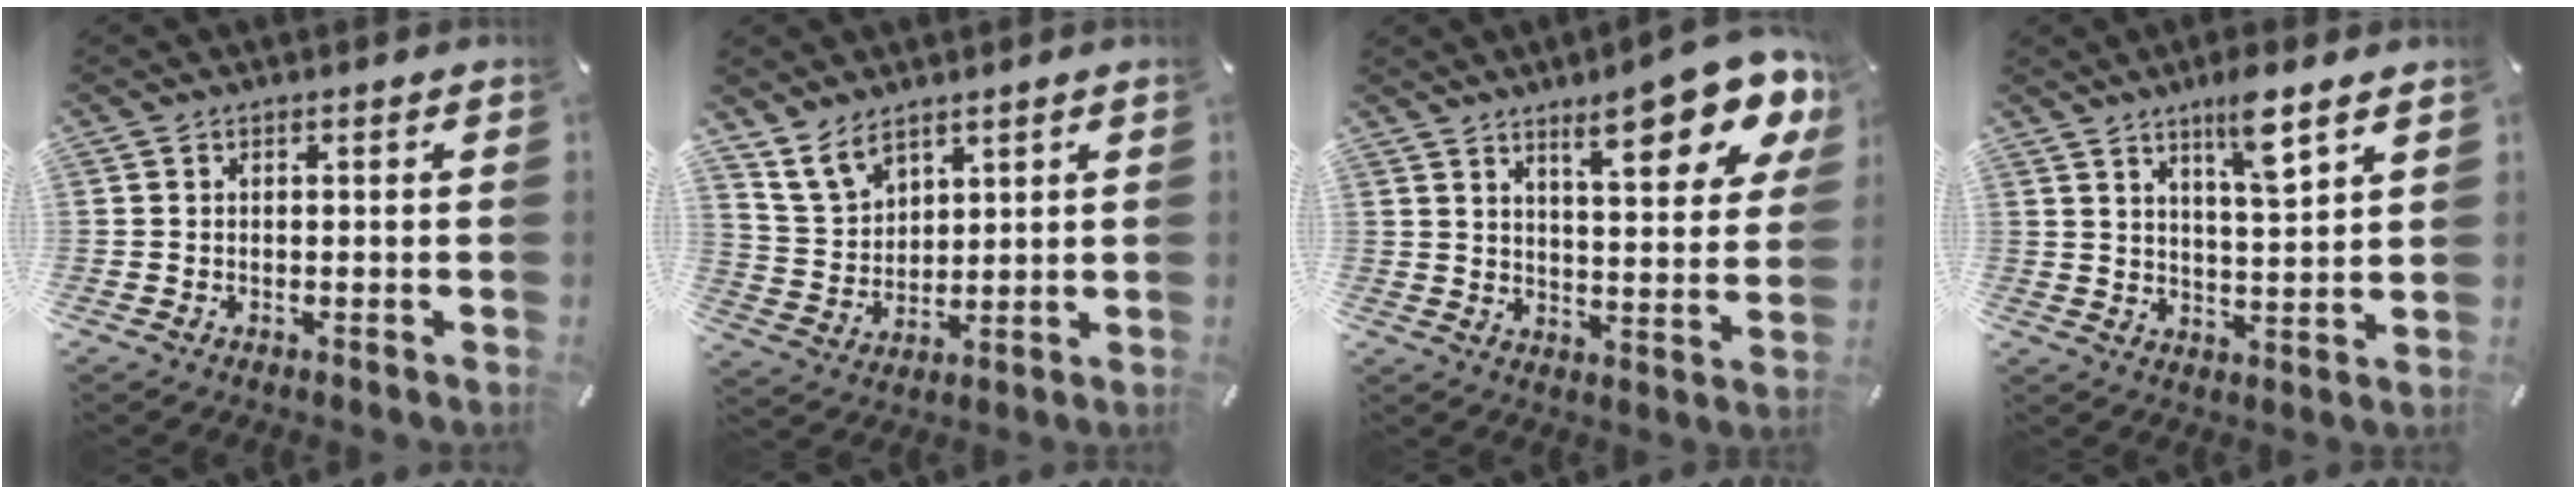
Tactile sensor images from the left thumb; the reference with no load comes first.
{"total": 7.8, "force": [5.7, 4.7, 2.4], "torque": [-0.062, -0.021, 0.111]}
{"total": 15.5, "force": [10.2, 4.8, 10.6], "torque": [-0.150, -0.060, 0.163]}
{"total": 8.7, "force": [6.2, 1.2, 6.0], "torque": [-0.093, -0.038, 0.100]}